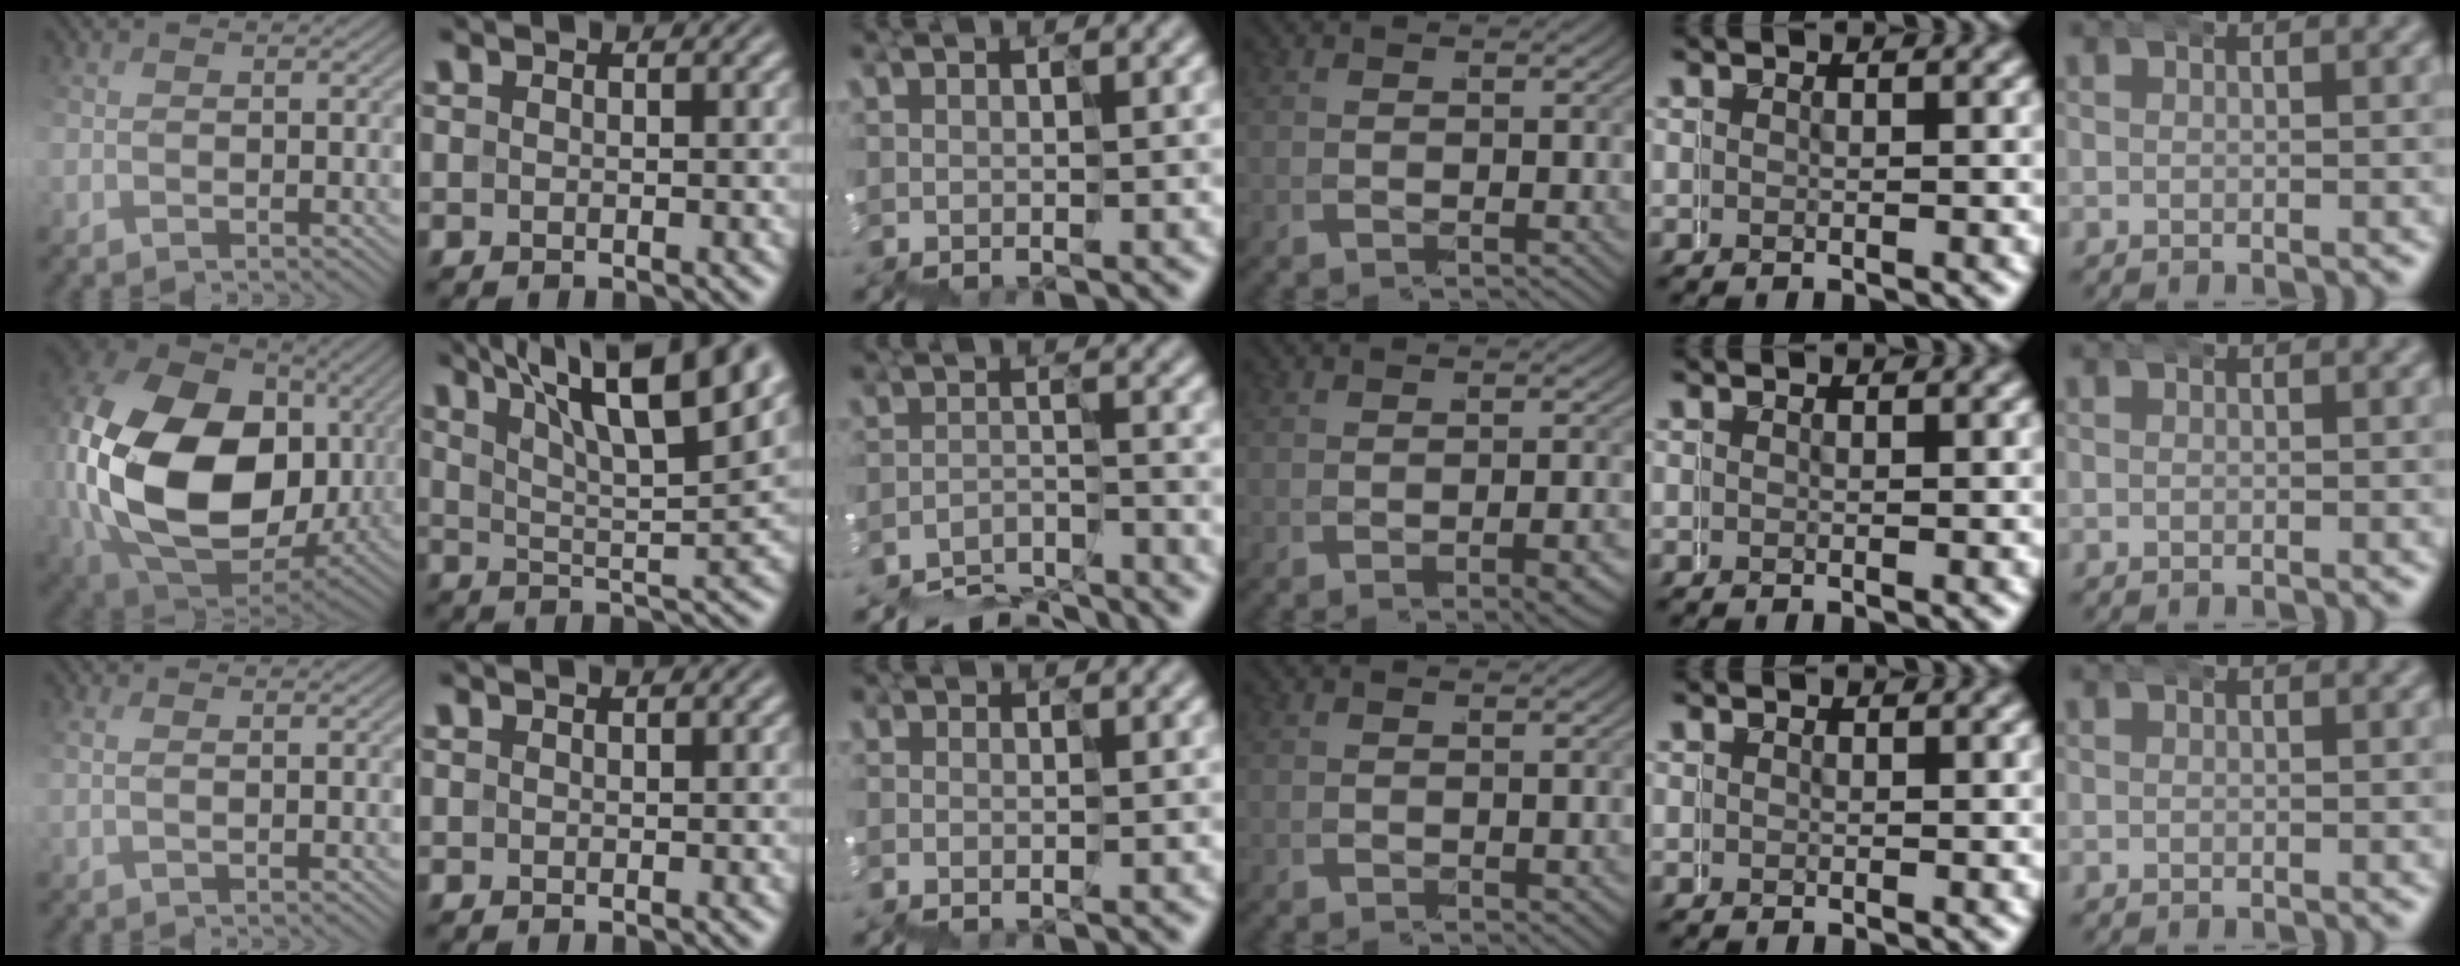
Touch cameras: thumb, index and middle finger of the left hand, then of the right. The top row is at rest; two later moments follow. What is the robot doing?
{"motion": "wrap", "object": "belt"}